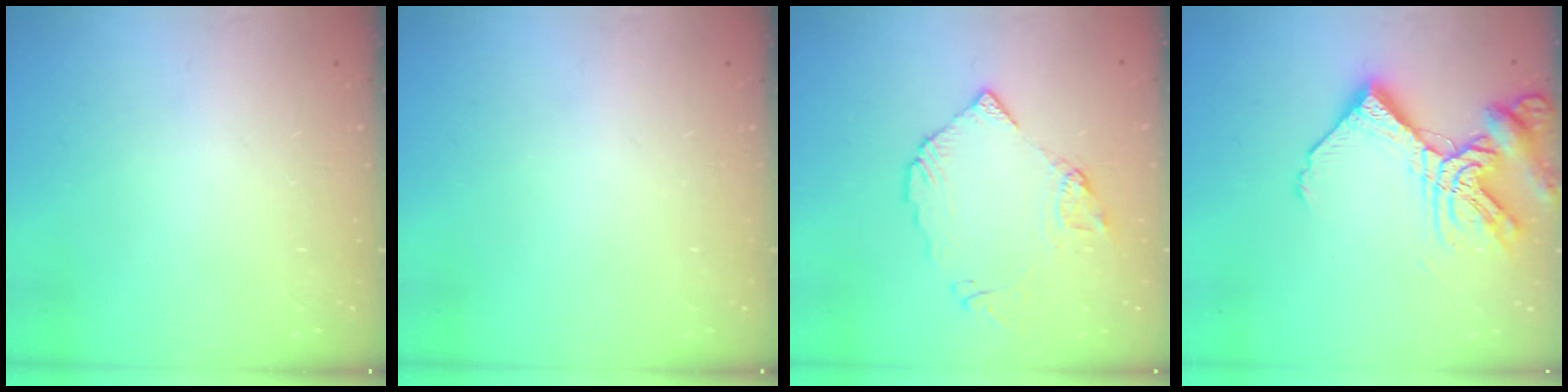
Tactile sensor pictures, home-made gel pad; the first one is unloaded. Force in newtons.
{"total": 0.0}
{"total": 11.2, "press": 11.2, "slide": 1.3}
{"total": 14.7, "press": 14.6, "slide": 1.8}